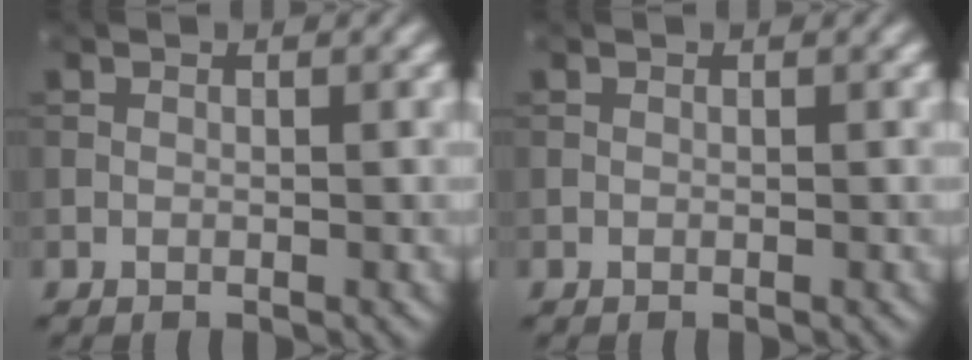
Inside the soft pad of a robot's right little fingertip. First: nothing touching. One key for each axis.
{"total": 0.0}